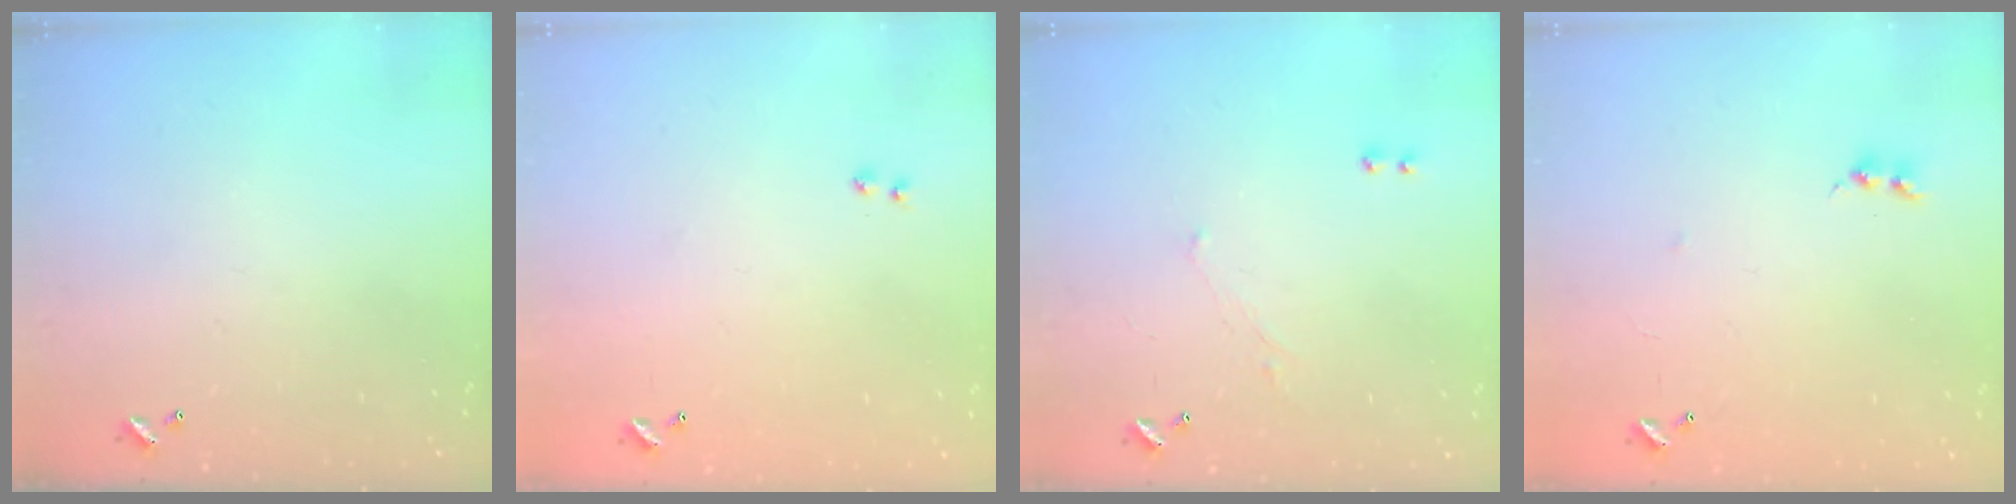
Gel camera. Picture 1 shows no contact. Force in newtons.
{"total": 8.9, "press": 8.9, "slide": 0.4}
{"total": 1.2, "press": 0.8, "slide": 0.9}
{"total": 6.2, "press": 6.2, "slide": 0.7}